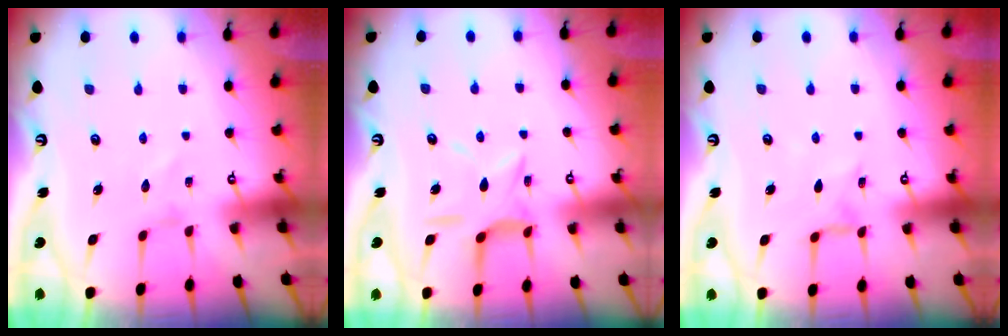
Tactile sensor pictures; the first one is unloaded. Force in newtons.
{"total": 10.6, "press": 10.5, "slide": 0.9}
{"total": 1.7, "press": 1.6, "slide": 0.4}